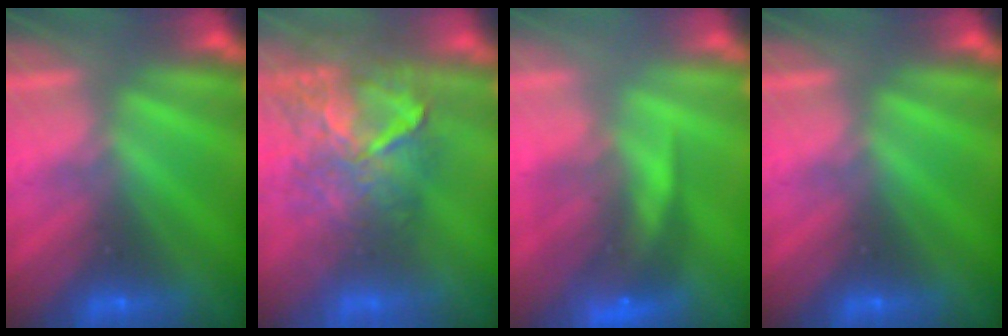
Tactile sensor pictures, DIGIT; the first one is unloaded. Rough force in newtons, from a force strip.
{"total": 9.5}
{"total": 11.4}
{"total": 0.0}